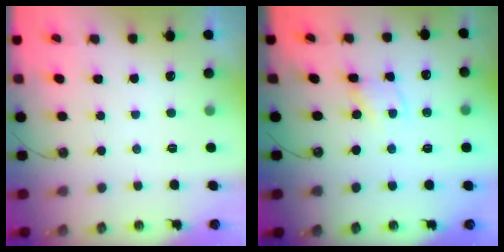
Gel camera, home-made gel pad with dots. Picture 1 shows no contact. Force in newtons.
{"total": 1.2, "press": 1.2, "slide": 0.2}